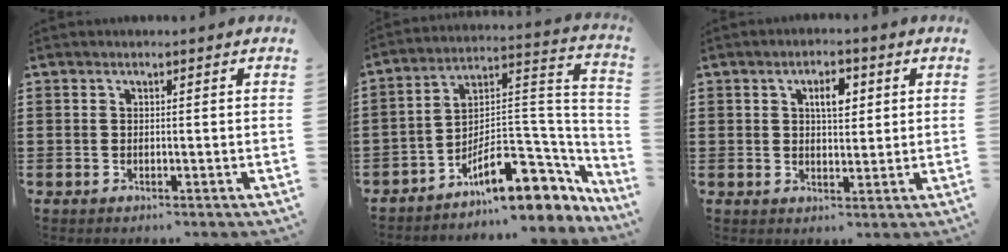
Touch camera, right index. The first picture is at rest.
{"total": 12.1, "force": [-7.4, 5.4, 7.9], "torque": [-0.113, 0.015, -0.134]}
{"total": 3.8, "force": [1.3, 1.7, 3.2], "torque": [-0.051, 0.003, 0.017]}